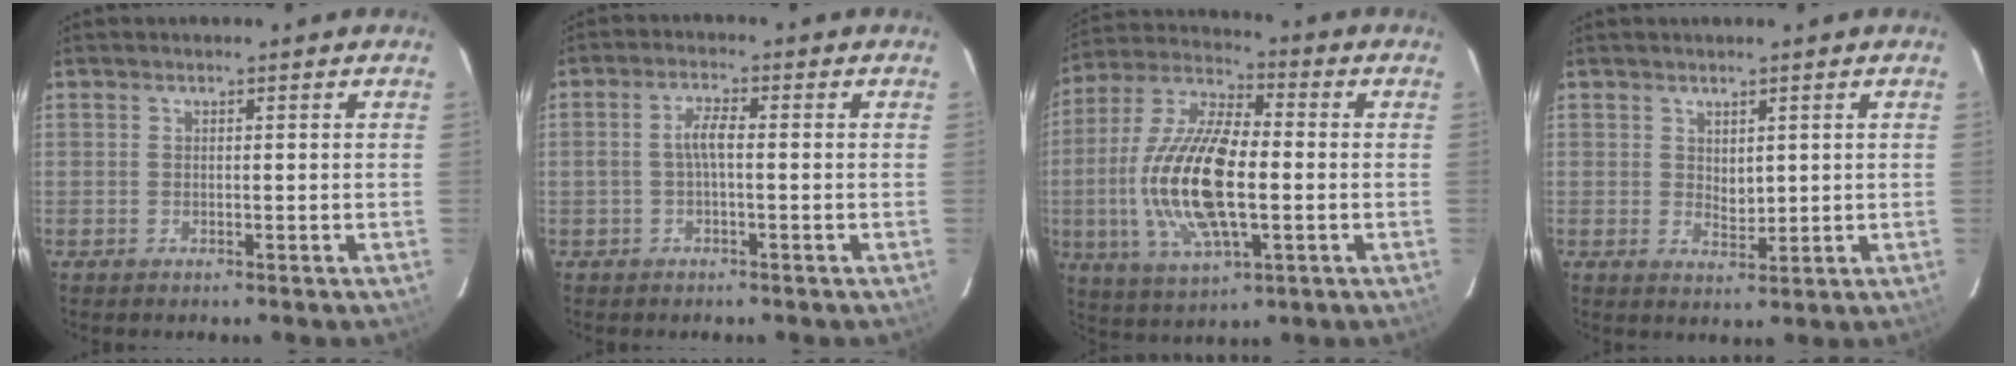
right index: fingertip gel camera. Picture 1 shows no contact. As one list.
[{"total": 3.2, "force": [-0.4, 0.7, 3.1], "torque": [-0.061, 0.008, -0.006]}, {"total": 18.8, "force": [-2.5, 7.0, 17.2], "torque": [-0.354, -0.003, -0.048]}, {"total": 2.5, "force": [1.2, 1.6, 1.5], "torque": [-0.020, -0.001, 0.024]}]